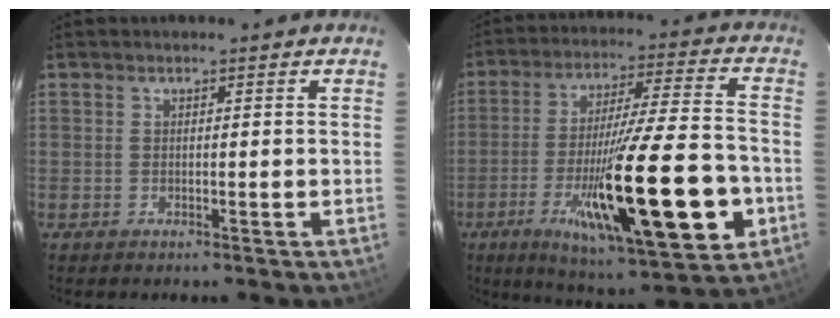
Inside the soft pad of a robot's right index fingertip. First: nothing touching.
{"total": 24.8, "force": [-7.5, 2.8, 23.5], "torque": [-0.377, -0.031, -0.113]}